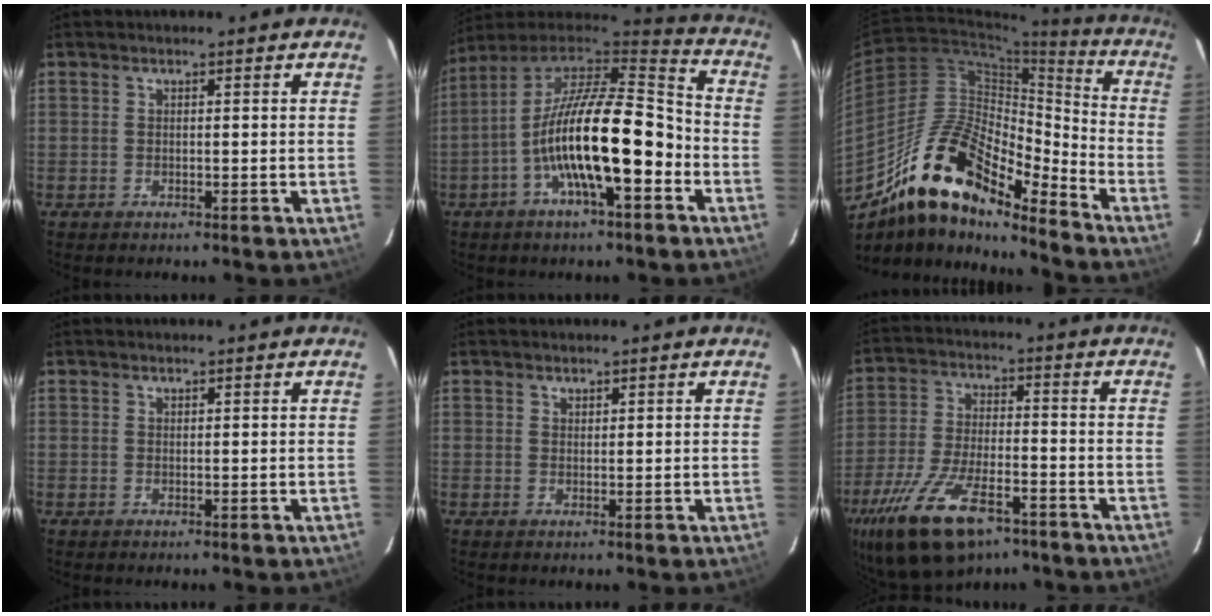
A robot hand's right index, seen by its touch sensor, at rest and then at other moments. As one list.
[{"total": 19.9, "force": [-6.7, 5.7, 17.9], "torque": [-0.318, -0.011, -0.128]}, {"total": 19.7, "force": [-14.9, 6.4, 11.1], "torque": [-0.191, 0.004, -0.281]}, {"total": 0.0}, {"total": 0.9, "force": [0.7, 0.5, 0.1], "torque": [-0.001, 0.002, 0.012]}, {"total": 19.2, "force": [-12.0, 8.4, 12.4], "torque": [-0.266, -0.035, -0.209]}]